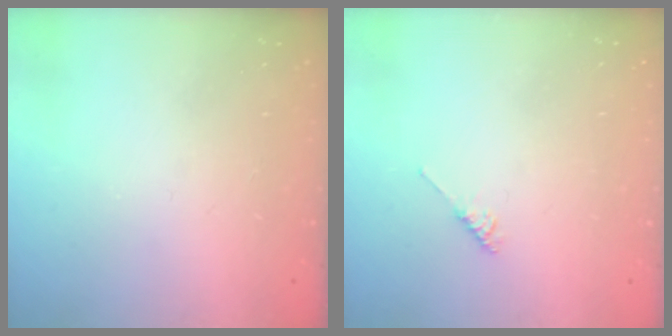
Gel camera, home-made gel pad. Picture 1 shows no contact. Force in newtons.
{"total": 2.2, "press": 2.2, "slide": 0.5}